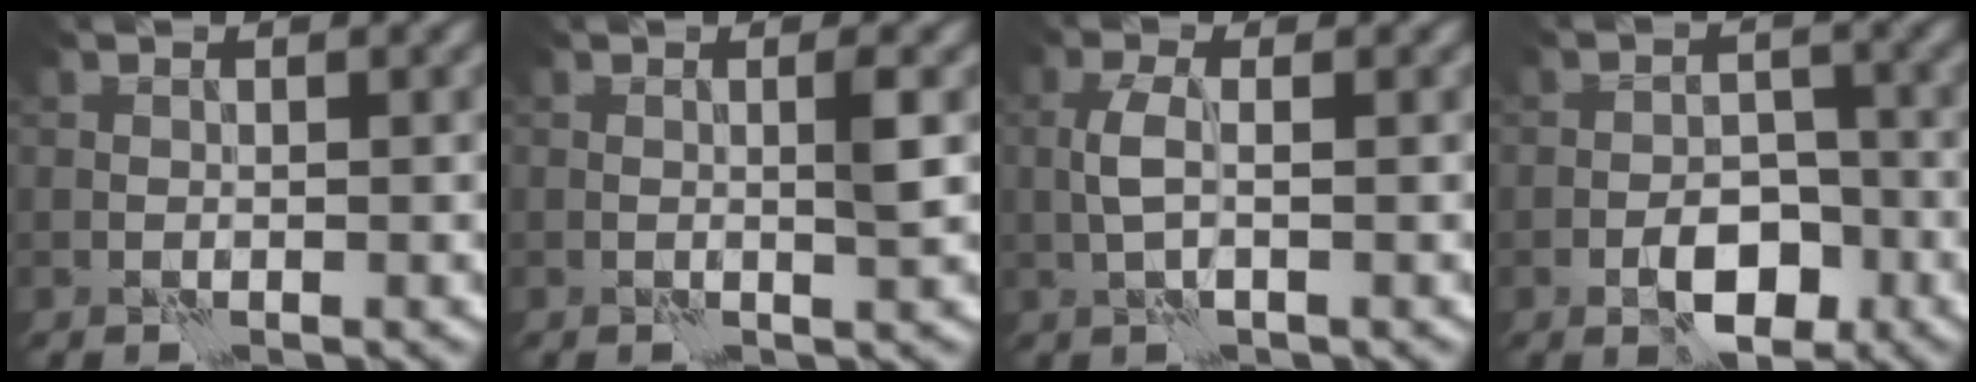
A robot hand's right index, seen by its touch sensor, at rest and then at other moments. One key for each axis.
{"total": 1.2, "fx": 0.1, "fy": -0.3, "fz": 1.2, "tx": -0.022, "ty": 0.000, "tz": 0.001}
{"total": 2.0, "fx": -0.1, "fy": 0.5, "fz": 2.0, "tx": -0.049, "ty": 0.005, "tz": -0.006}
{"total": 4.6, "fx": -2.4, "fy": 2.4, "fz": 3.1, "tx": -0.040, "ty": 0.005, "tz": -0.040}